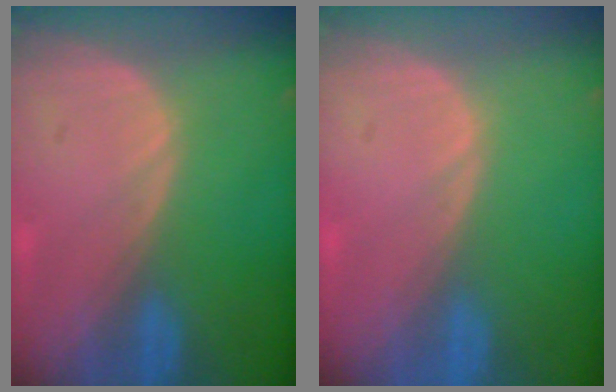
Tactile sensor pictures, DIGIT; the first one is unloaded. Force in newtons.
{"total": 0.0}